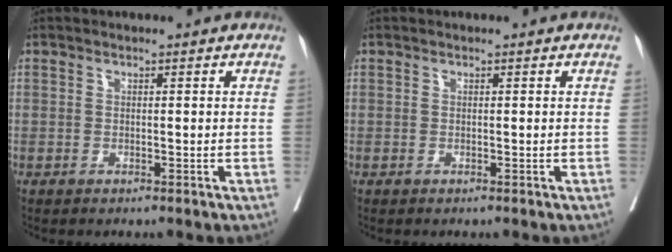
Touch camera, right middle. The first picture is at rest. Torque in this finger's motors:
{"motor_torque": [0.00, 0.00, 0.00, -0.02]}